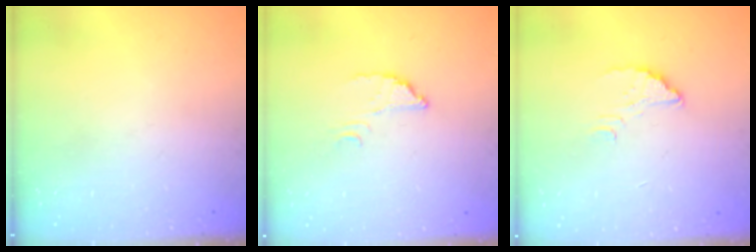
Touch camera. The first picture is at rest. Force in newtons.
{"total": 2.7, "press": 2.7, "slide": 0.2}
{"total": 2.4, "press": 2.4, "slide": 0.2}